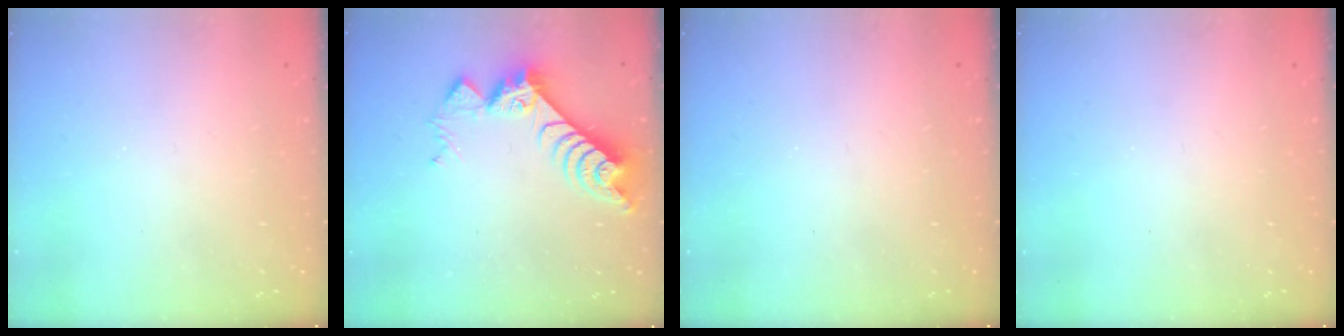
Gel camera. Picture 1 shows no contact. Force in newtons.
{"total": 9.3, "press": 9.3, "slide": 1.0}
{"total": 0.0}
{"total": 0.0}